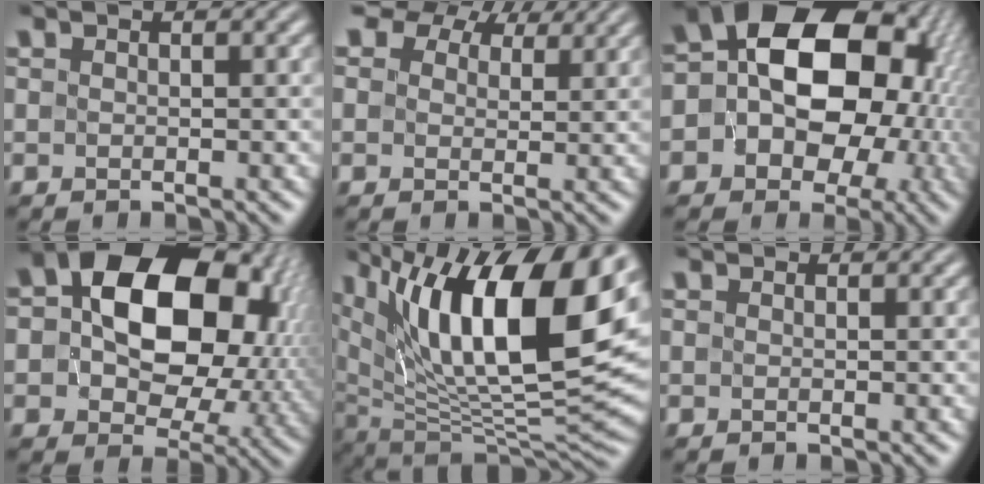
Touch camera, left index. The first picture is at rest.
{"total": 8.0, "force": [5.7, 4.4, 3.3], "torque": [-0.078, 0.014, 0.085]}
{"total": 20.0, "force": [1.7, 15.6, 12.4], "torque": [-0.188, 0.028, 0.005]}
{"total": 17.5, "force": [2.7, 12.0, 12.5], "torque": [-0.178, 0.007, 0.049]}
{"total": 16.8, "force": [6.7, 6.8, 13.8], "torque": [-0.231, 0.017, 0.116]}
{"total": 0.0}